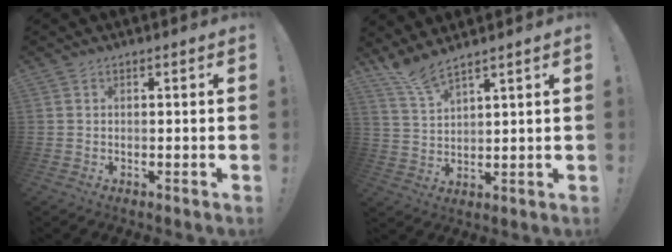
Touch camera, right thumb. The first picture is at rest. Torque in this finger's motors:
{"motor_torque": [-0.80, 0.69, 0.67, 0.52, 0.02]}